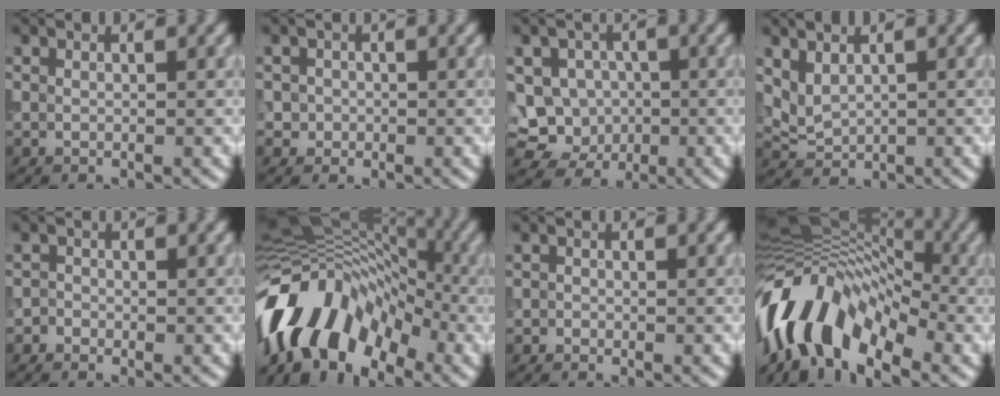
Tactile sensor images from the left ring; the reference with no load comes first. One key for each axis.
{"total": 1.3, "fx": 0.0, "fy": 1.2, "fz": 0.2, "tx": 0.012, "ty": -0.002, "tz": -0.002}
{"total": 8.8, "fx": -1.3, "fy": 8.3, "fz": 2.7, "tx": -0.040, "ty": 0.020, "tz": -0.057}
{"total": 1.9, "fx": 0.9, "fy": 1.2, "fz": 1.1, "tx": -0.024, "ty": -0.003, "tz": 0.028}
{"total": 0.8, "fx": -0.5, "fy": 0.6, "fz": 0.0, "tx": 0.008, "ty": 0.000, "tz": -0.014}
{"total": 14.0, "fx": -4.7, "fy": 8.5, "fz": 10.1, "tx": -0.177, "ty": 0.025, "tz": -0.110}
{"total": 0.5, "fx": -0.3, "fy": 0.4, "fz": 0.0, "tx": 0.004, "ty": -0.003, "tz": -0.007}
{"total": 12.6, "fx": -3.5, "fy": 7.3, "fz": 9.7, "tx": -0.175, "ty": 0.029, "tz": -0.085}